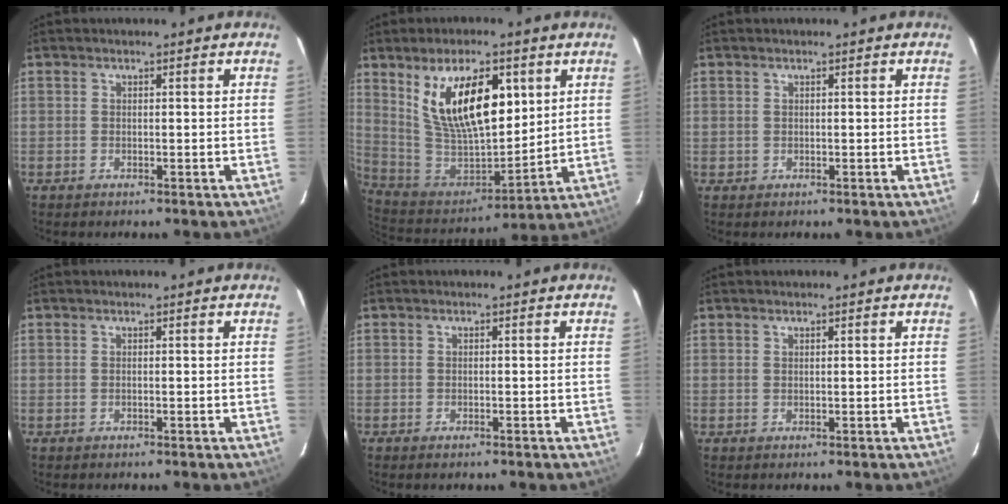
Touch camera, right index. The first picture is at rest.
{"total": 19.2, "force": [7.5, 8.9, 15.3], "torque": [-0.268, -0.002, 0.153]}
{"total": 0.8, "force": [0.0, 0.8, 0.0], "torque": [0.004, 0.004, 0.002]}
{"total": 0.0}
{"total": 0.9, "force": [-0.7, 0.4, 0.4], "torque": [-0.008, -0.004, -0.013]}
{"total": 0.6, "force": [0.4, 0.4, 0.0], "torque": [0.002, 0.001, 0.006]}